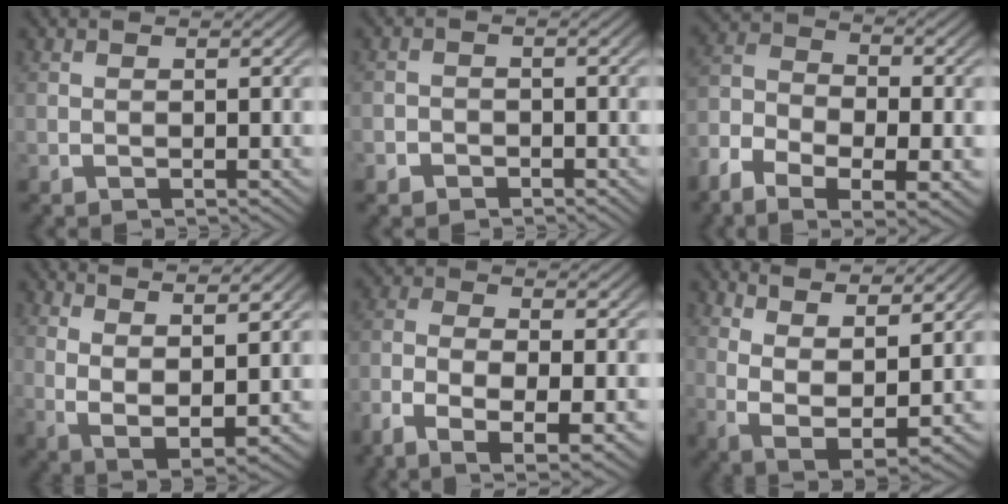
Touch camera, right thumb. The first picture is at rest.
{"total": 1.9, "force": [-1.3, 1.3, 0.0], "torque": [0.005, -0.006, -0.025]}
{"total": 7.2, "force": [-2.0, 4.6, 5.2], "torque": [-0.116, -0.026, -0.032]}
{"total": 7.2, "force": [0.8, 4.1, 5.8], "torque": [-0.126, -0.031, 0.034]}
{"total": 6.9, "force": [-2.4, 3.3, 5.6], "torque": [-0.121, -0.024, -0.031]}
{"total": 7.6, "force": [0.3, 4.9, 5.8], "torque": [-0.129, -0.045, 0.028]}